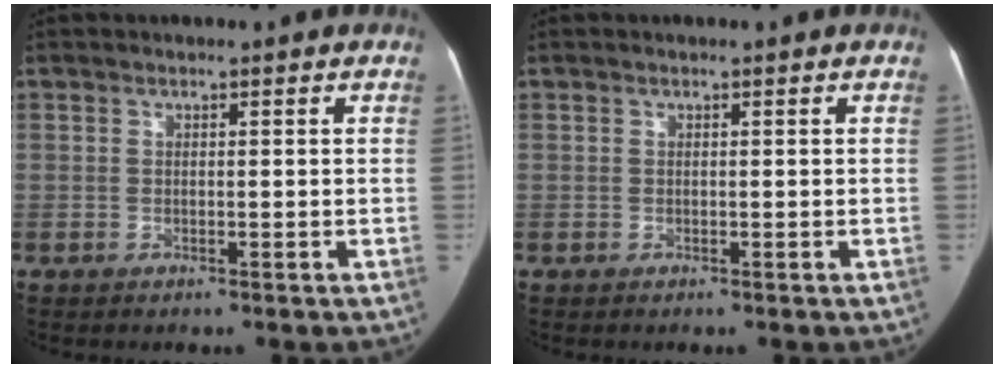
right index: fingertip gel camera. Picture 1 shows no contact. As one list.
[{"total": 0.0}]